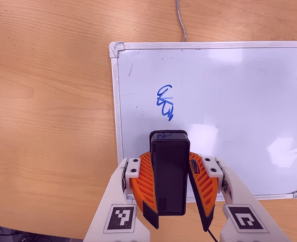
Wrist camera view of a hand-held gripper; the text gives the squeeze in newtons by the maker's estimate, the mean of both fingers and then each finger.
{"total": 10.6, "left": 9.7, "right": 11.6}